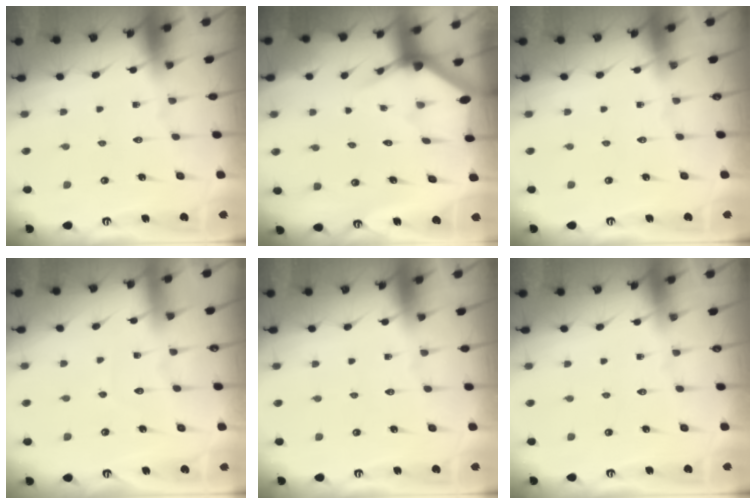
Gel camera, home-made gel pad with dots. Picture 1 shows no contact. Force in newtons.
{"total": 3.0, "press": 3.0, "slide": 0.1}
{"total": 0.0}
{"total": 2.8, "press": 2.7, "slide": 0.4}
{"total": 0.0}
{"total": 0.0}